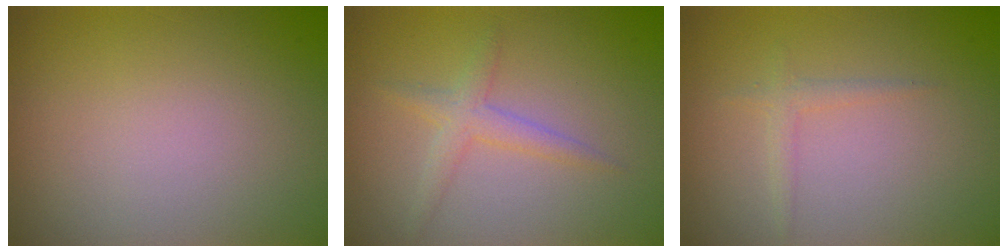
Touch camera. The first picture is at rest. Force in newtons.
{"total": 2.0, "press": 2.0, "slide": 0.1}
{"total": 1.0, "press": 1.0, "slide": 0.1}